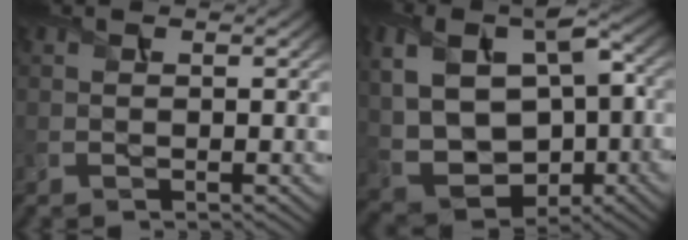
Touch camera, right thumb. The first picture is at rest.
{"total": 13.8, "force": [0.4, 9.0, 10.5], "torque": [-0.219, -0.009, 0.017]}